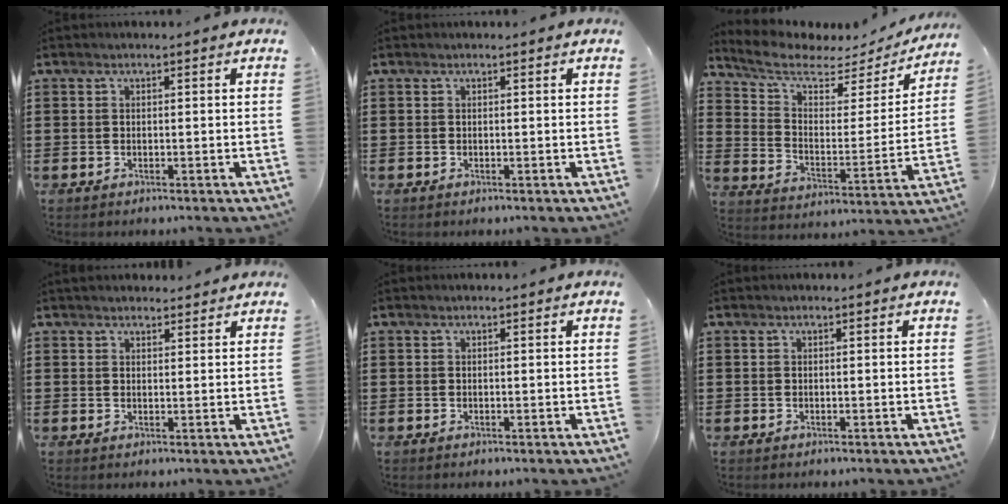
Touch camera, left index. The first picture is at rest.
{"total": 0.0}
{"total": 6.3, "force": [4.8, 2.4, 3.4], "torque": [-0.090, -0.028, 0.080]}
{"total": 1.8, "force": [1.7, 0.5, 0.0], "torque": [-0.003, 0.004, 0.034]}
{"total": 0.0}
{"total": 0.0}